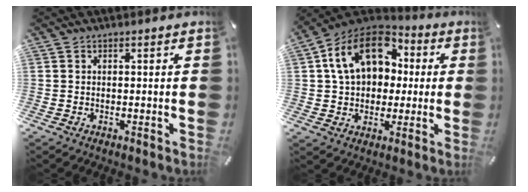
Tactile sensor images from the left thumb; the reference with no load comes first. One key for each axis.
{"total": 16.4, "fx": 3.8, "fy": 12.8, "fz": 9.5, "tx": -0.169, "ty": 0.008, "tz": 0.072}